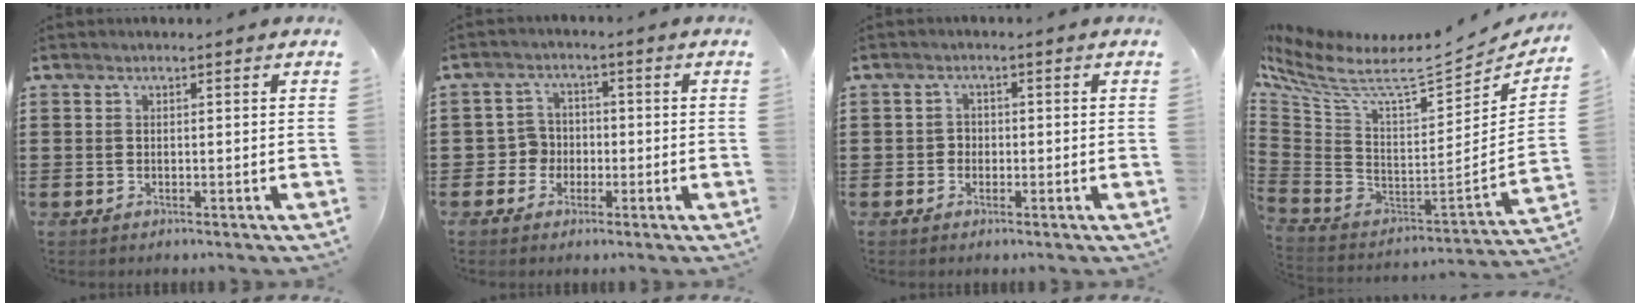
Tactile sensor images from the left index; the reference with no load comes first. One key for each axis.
{"total": 3.6, "fx": -1.3, "fy": 3.2, "fz": 0.9, "tx": -0.038, "ty": 0.002, "tz": -0.033}
{"total": 1.5, "fx": -0.5, "fy": 1.3, "fz": 0.4, "tx": -0.013, "ty": 0.003, "tz": -0.013}
{"total": 6.8, "fx": 5.3, "fy": 1.3, "fz": 4.2, "tx": -0.114, "ty": -0.064, "tz": 0.081}